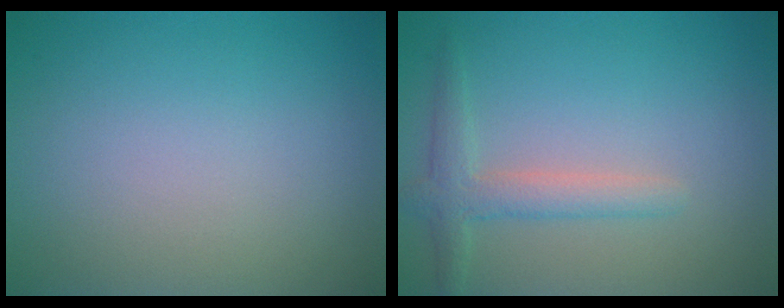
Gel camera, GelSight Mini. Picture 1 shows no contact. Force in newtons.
{"total": 2.6, "press": 2.6, "slide": 0.2}